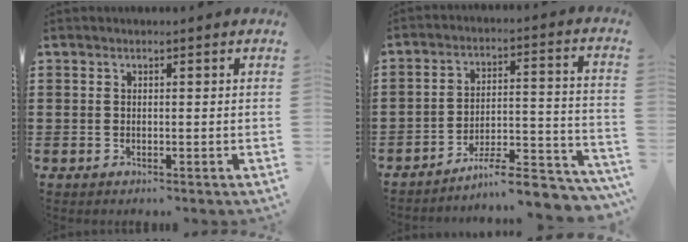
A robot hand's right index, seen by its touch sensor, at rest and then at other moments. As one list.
[{"total": 8.4, "force": [-7.3, 1.3, 3.9], "torque": [-0.050, 0.013, -0.138]}]